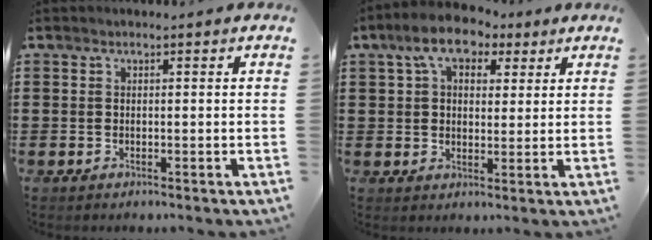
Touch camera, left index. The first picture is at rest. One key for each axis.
{"total": 7.3, "fx": 4.6, "fy": 4.1, "fz": 3.9, "tx": -0.090, "ty": 0.008, "tz": 0.081}